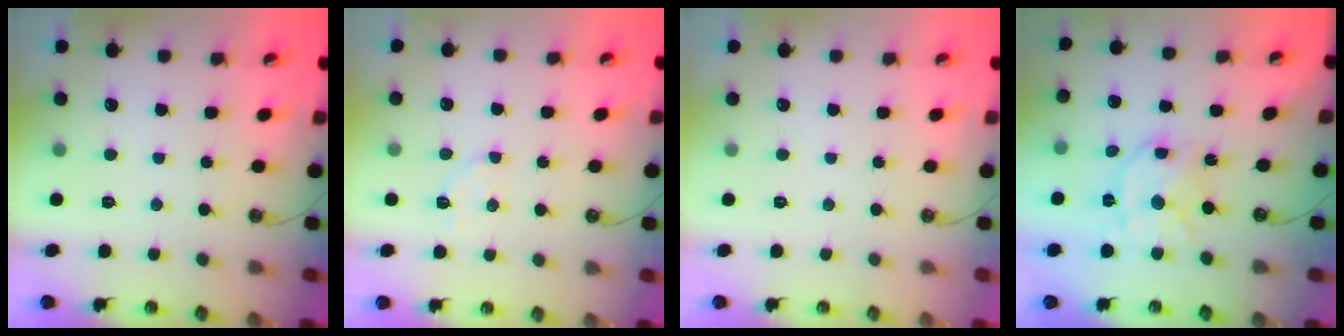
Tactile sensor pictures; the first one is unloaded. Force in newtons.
{"total": 2.8, "press": 2.8, "slide": 0.5}
{"total": 0.0}
{"total": 12.4, "press": 12.4, "slide": 1.0}